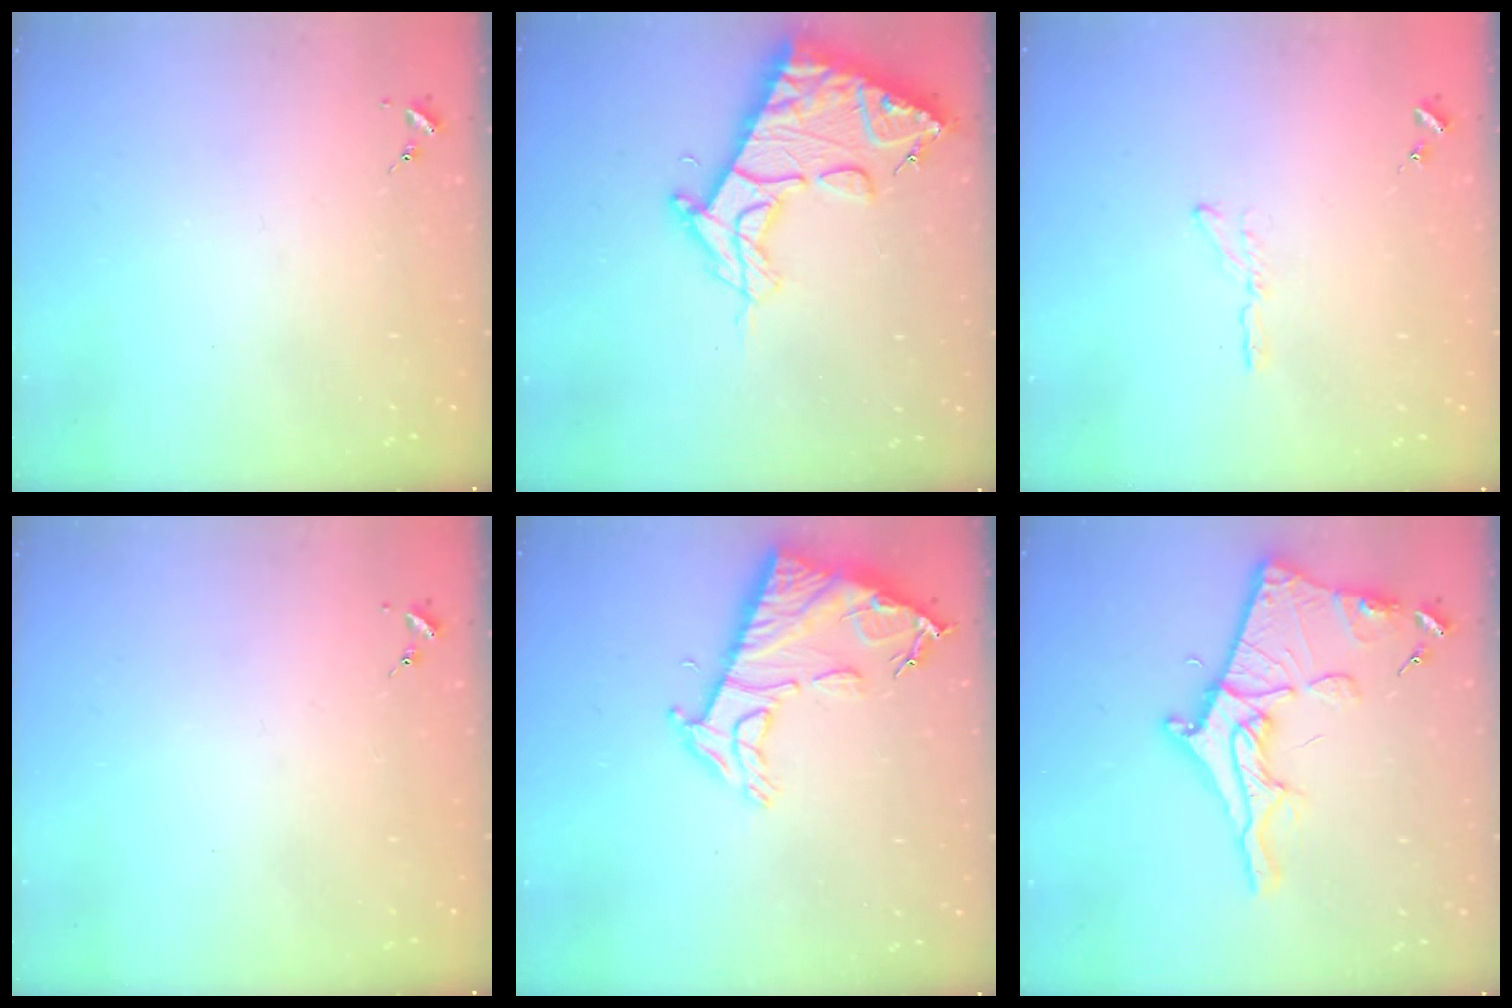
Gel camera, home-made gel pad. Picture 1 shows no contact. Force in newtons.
{"total": 19.5, "press": 19.4, "slide": 2.1}
{"total": 4.1, "press": 4.1, "slide": 0.4}
{"total": 0.0}
{"total": 13.1, "press": 13.0, "slide": 1.1}
{"total": 17.4, "press": 17.4, "slide": 1.3}